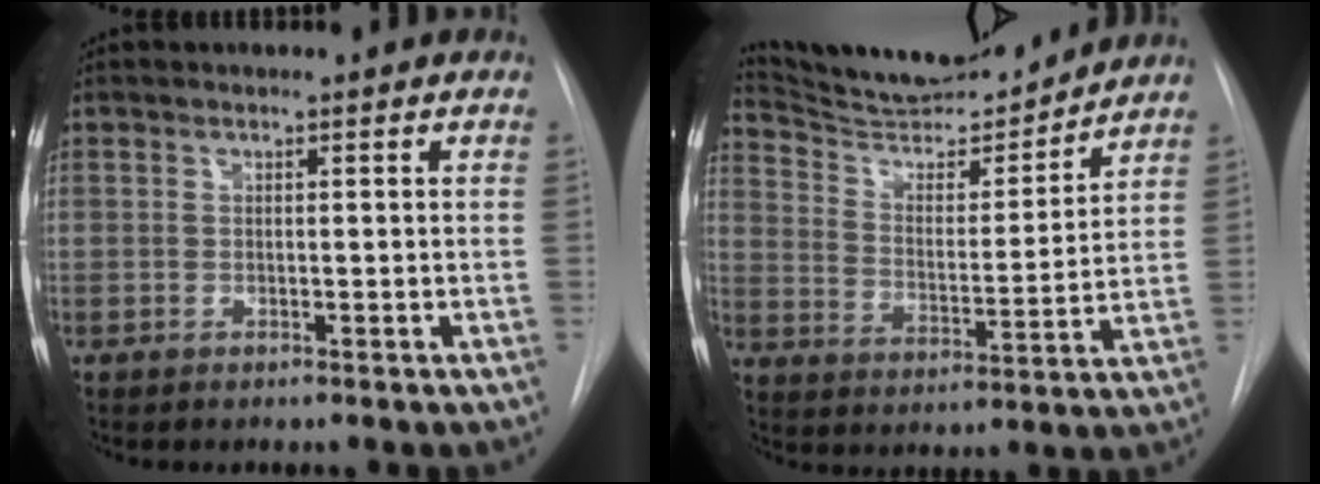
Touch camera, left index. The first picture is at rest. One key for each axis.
{"total": 16.4, "fx": 15.7, "fy": 1.8, "fz": 4.4, "tx": -0.075, "ty": -0.013, "tz": 0.251}